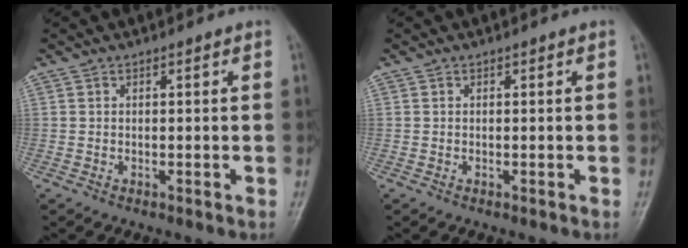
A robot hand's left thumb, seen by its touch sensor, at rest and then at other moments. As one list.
[{"total": 0.0}]